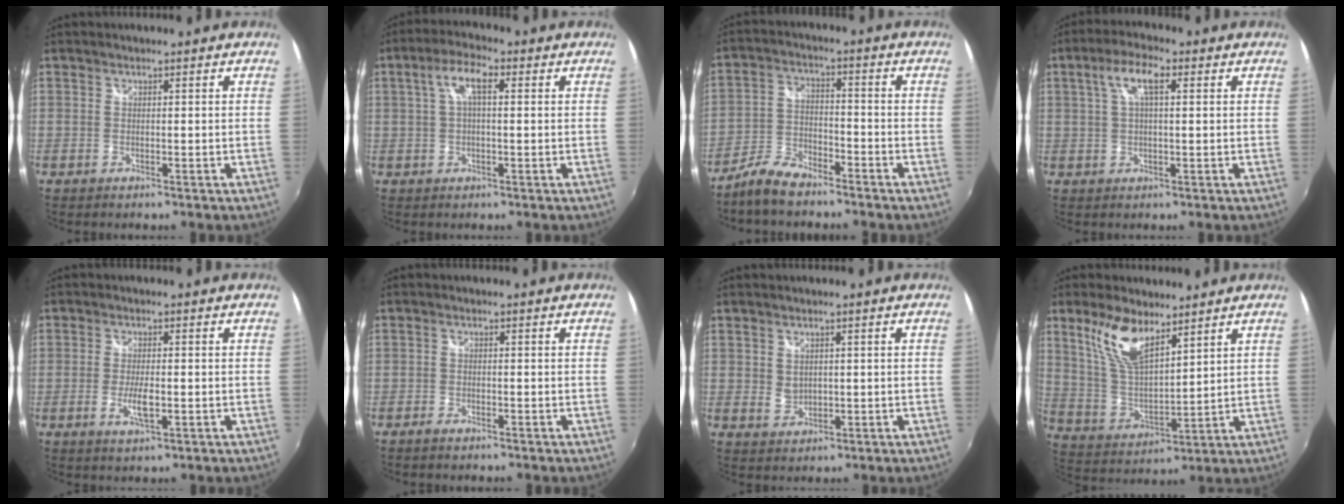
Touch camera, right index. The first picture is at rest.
{"total": 5.7, "force": [1.3, 2.0, 5.2], "torque": [-0.099, 0.016, 0.025]}
{"total": 7.6, "force": [-6.4, 2.4, 3.3], "torque": [-0.077, 0.006, -0.126]}
{"total": 6.1, "force": [2.0, 1.9, 5.4], "torque": [-0.103, 0.014, 0.037]}
{"total": 3.9, "force": [-1.0, 1.1, 3.6], "torque": [-0.073, -0.008, -0.018]}
{"total": 1.6, "force": [-1.3, 0.5, 0.7], "torque": [-0.018, -0.003, -0.029]}
{"total": 2.1, "force": [0.7, 1.7, 0.9], "torque": [-0.012, 0.001, 0.015]}
{"total": 11.7, "force": [7.5, 4.5, 7.7], "torque": [-0.157, 0.008, 0.156]}